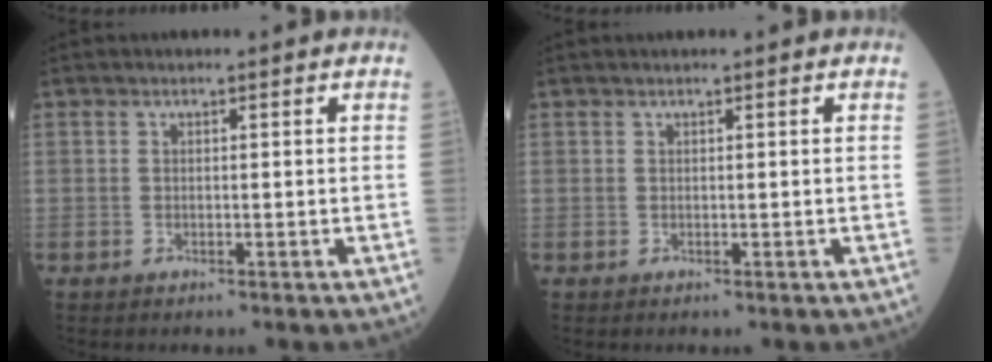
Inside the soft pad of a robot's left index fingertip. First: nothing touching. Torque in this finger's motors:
{"motor_torque": [0.17, -0.09, 0.00, -0.01]}